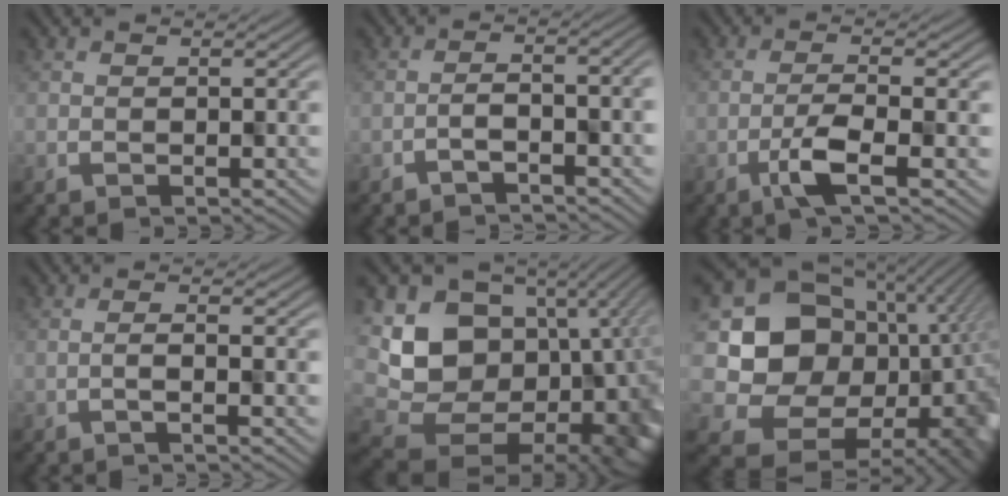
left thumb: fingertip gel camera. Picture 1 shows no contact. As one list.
[{"total": 4.0, "force": [-2.3, 1.0, 3.1], "torque": [-0.032, 0.006, -0.040]}, {"total": 3.7, "force": [-1.0, 0.6, 3.5], "torque": [-0.067, 0.004, -0.032]}, {"total": 1.3, "force": [0.2, -0.1, 1.3], "torque": [-0.010, 0.012, -0.014]}, {"total": 15.7, "force": [0.9, 12.7, 9.2], "torque": [-0.145, -0.046, 0.052]}, {"total": 19.1, "force": [3.1, 15.3, 11.0], "torque": [-0.161, -0.043, 0.091]}]